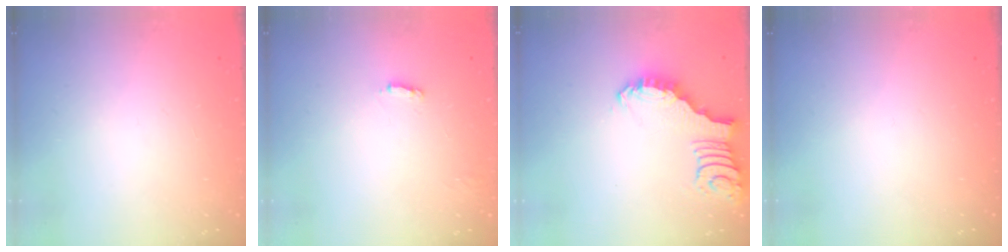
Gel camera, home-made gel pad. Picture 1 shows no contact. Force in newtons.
{"total": 2.2, "press": 2.2, "slide": 0.1}
{"total": 2.9, "press": 2.9, "slide": 0.1}
{"total": 0.0}